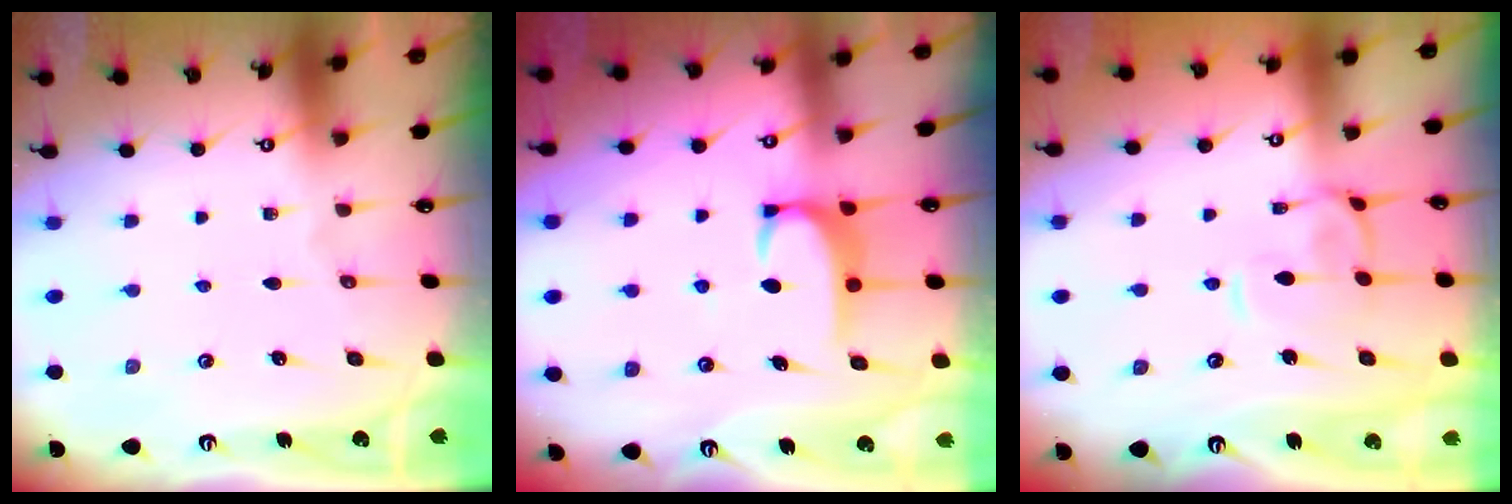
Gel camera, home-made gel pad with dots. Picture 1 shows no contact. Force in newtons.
{"total": 2.8, "press": 2.8, "slide": 0.5}
{"total": 2.1, "press": 2.0, "slide": 0.7}